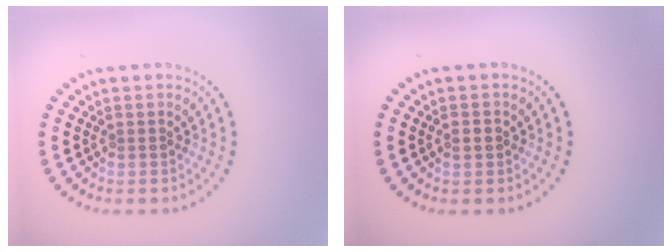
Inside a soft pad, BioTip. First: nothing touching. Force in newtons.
{"total": 1.0, "press": 1.0, "slide": 0.1}